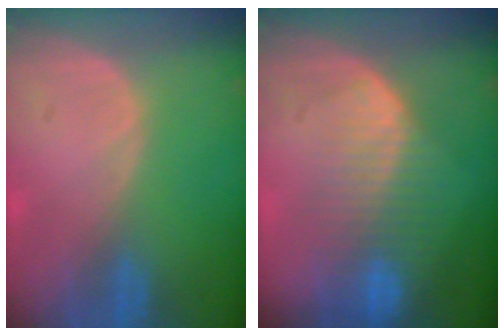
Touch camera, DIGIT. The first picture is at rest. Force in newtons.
{"total": 8.6, "press": 7.3, "slide": 4.6}